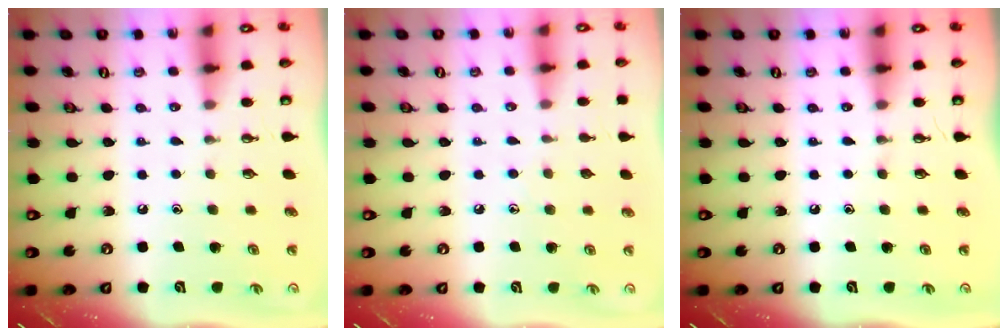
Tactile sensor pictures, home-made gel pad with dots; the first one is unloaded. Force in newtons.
{"total": 4.9, "press": 4.9, "slide": 0.6}
{"total": 0.0}